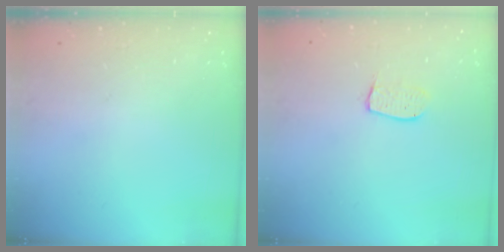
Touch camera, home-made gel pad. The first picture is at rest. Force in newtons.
{"total": 6.7, "press": 6.7, "slide": 0.5}